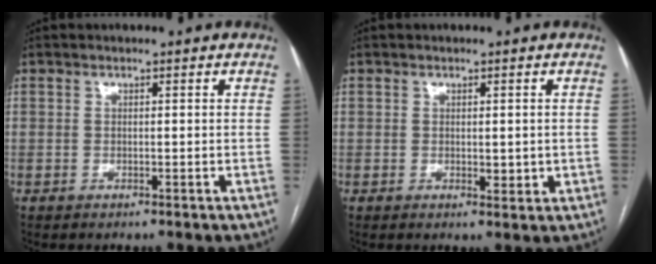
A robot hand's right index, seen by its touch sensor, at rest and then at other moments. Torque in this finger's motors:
{"motor_torque": [-0.04, 0.16, 0.03, 0.01]}